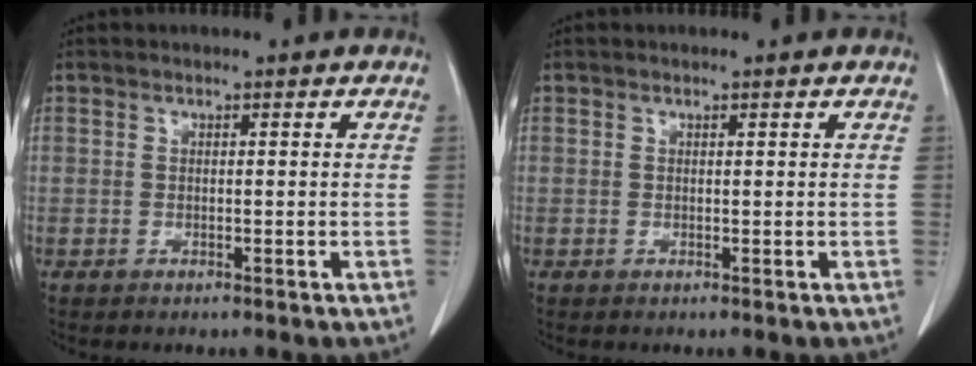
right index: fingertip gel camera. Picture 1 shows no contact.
{"total": 0.0}